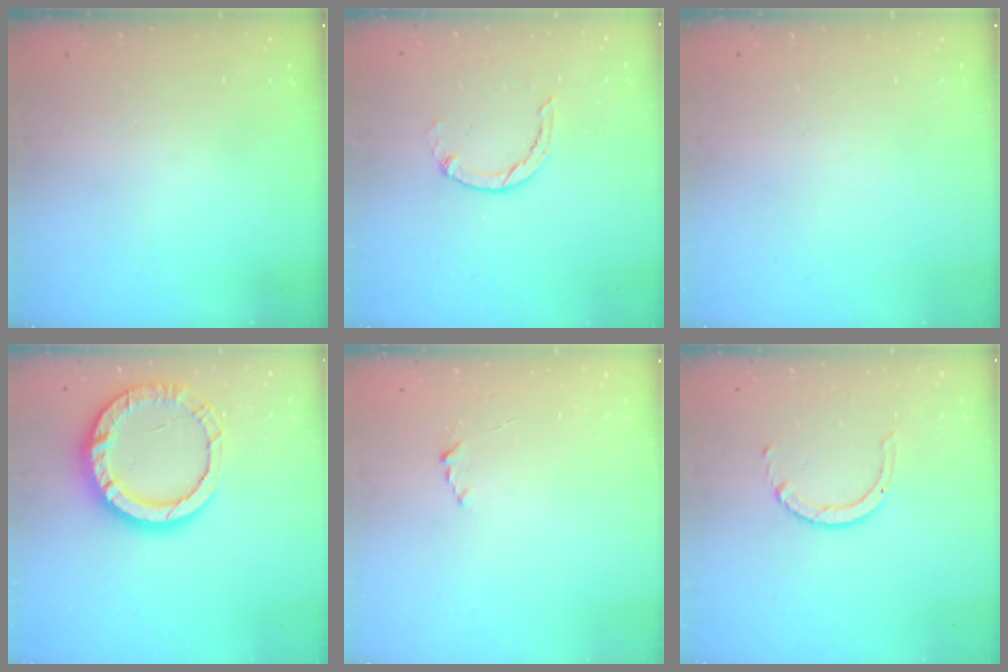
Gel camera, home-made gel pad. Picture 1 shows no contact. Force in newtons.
{"total": 1.0, "press": 0.9, "slide": 0.3}
{"total": 0.0}
{"total": 14.3, "press": 14.2, "slide": 1.7}
{"total": 1.9, "press": 1.9, "slide": 0.2}
{"total": 2.5, "press": 2.5, "slide": 0.2}